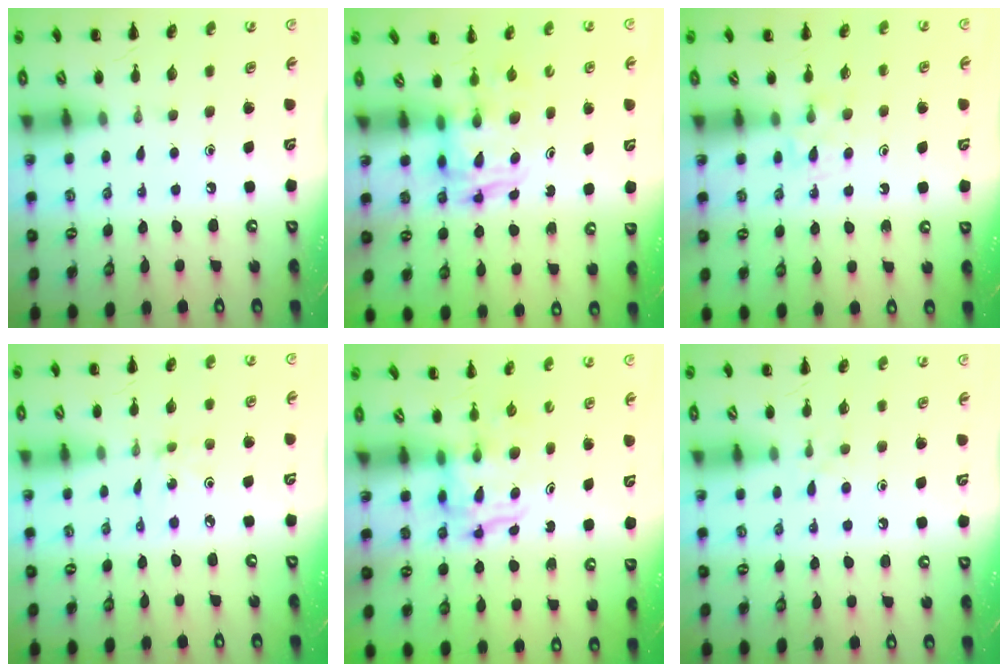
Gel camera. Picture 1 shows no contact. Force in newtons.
{"total": 2.7, "press": 2.7, "slide": 0.2}
{"total": 5.2, "press": 5.0, "slide": 1.5}
{"total": 1.0, "press": 0.9, "slide": 0.3}
{"total": 3.4, "press": 3.3, "slide": 0.3}
{"total": 5.4, "press": 5.1, "slide": 1.9}